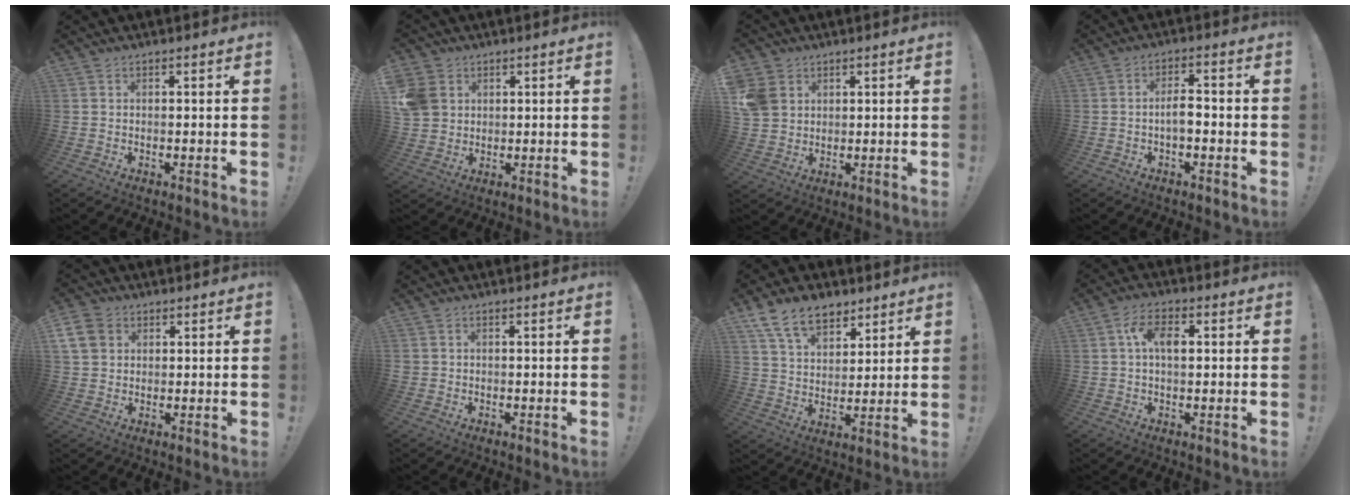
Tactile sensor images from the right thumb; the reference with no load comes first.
{"total": 8.2, "force": [2.7, 7.0, 3.1], "torque": [-0.065, -0.003, 0.058]}
{"total": 7.8, "force": [3.0, 6.5, 3.1], "torque": [-0.065, -0.004, 0.062]}
{"total": 5.1, "force": [-1.3, 2.2, 4.5], "torque": [-0.087, 0.009, -0.024]}
{"total": 7.6, "force": [3.0, 6.1, 3.3], "torque": [-0.058, -0.009, 0.062]}
{"total": 1.1, "force": [0.1, 1.1, 0.2], "torque": [-0.003, 0.003, 0.001]}
{"total": 13.5, "force": [8.9, 8.1, 6.2], "torque": [-0.103, -0.046, 0.169]}
{"total": 6.5, "force": [1.3, 3.6, 5.3], "torque": [-0.087, 0.009, 0.021]}